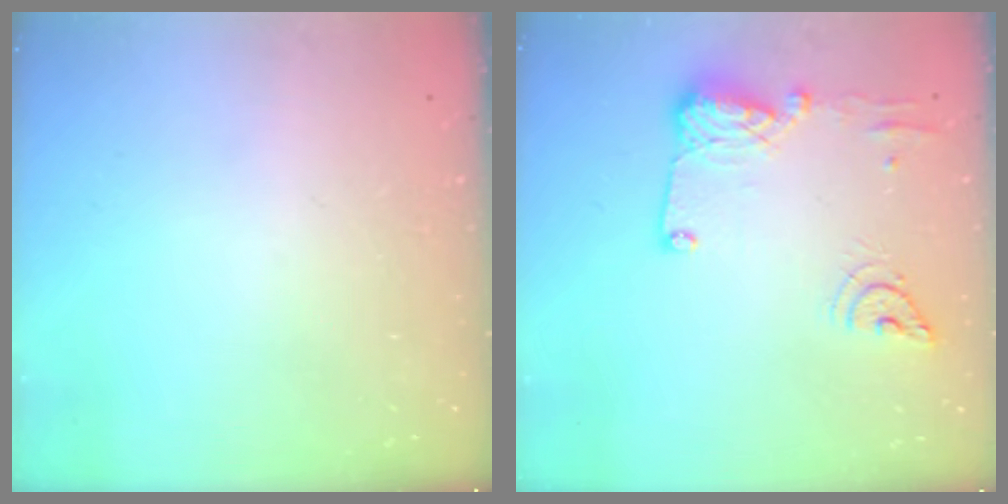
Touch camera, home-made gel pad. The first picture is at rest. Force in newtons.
{"total": 14.2, "press": 14.0, "slide": 1.8}